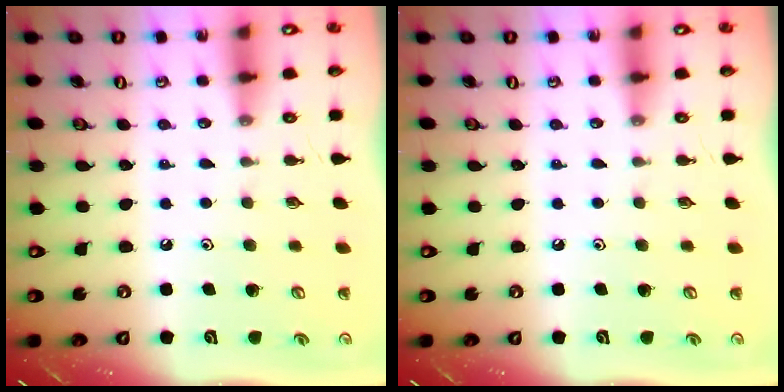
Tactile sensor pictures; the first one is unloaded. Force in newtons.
{"total": 0.0}